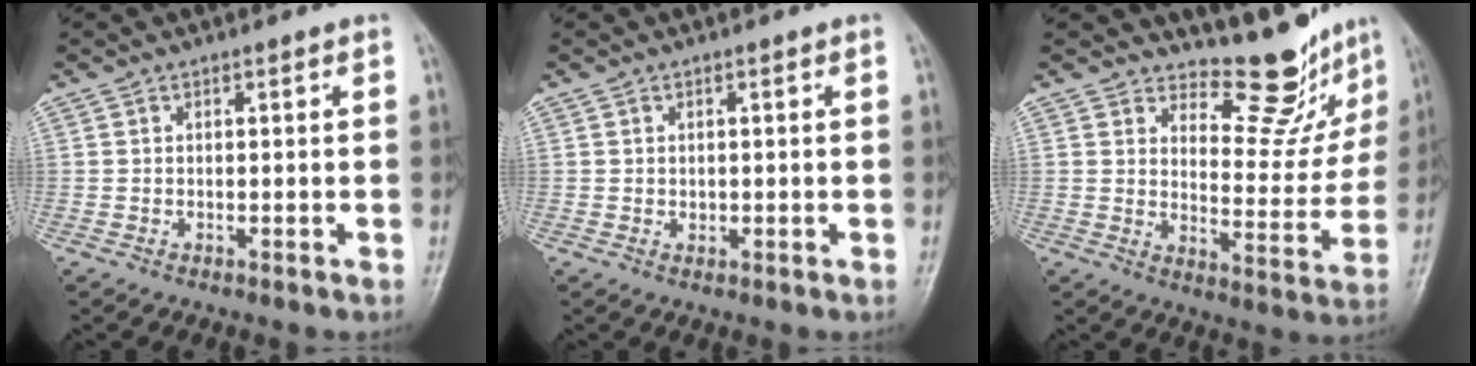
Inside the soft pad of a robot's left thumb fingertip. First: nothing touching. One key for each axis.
{"total": 1.0, "fx": 0.2, "fy": 0.8, "fz": 0.5, "tx": -0.005, "ty": -0.001, "tz": 0.005}
{"total": 11.7, "fx": 10.7, "fy": 3.9, "fz": 3.0, "tx": -0.006, "ty": -0.096, "tz": 0.145}